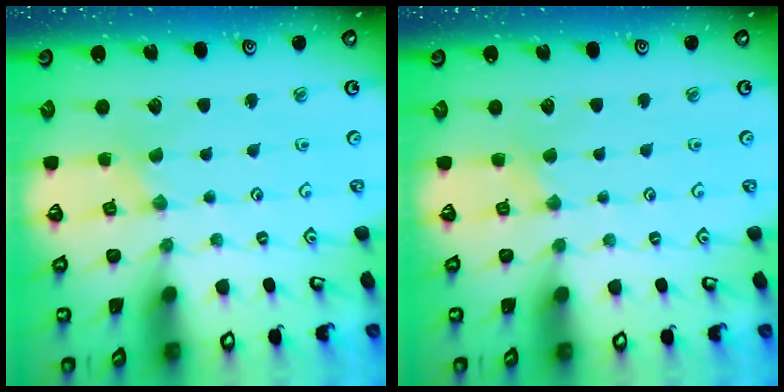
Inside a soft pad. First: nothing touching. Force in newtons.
{"total": 1.2, "press": 1.1, "slide": 0.3}